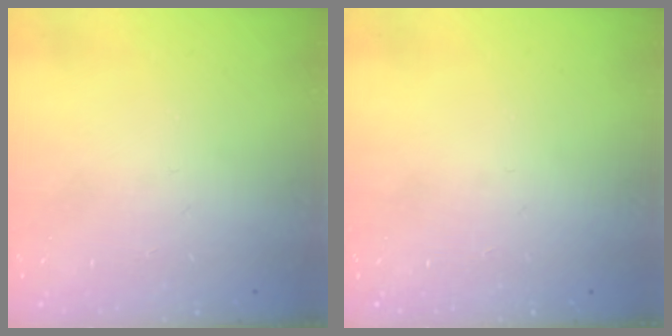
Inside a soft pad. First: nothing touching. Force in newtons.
{"total": 0.0}